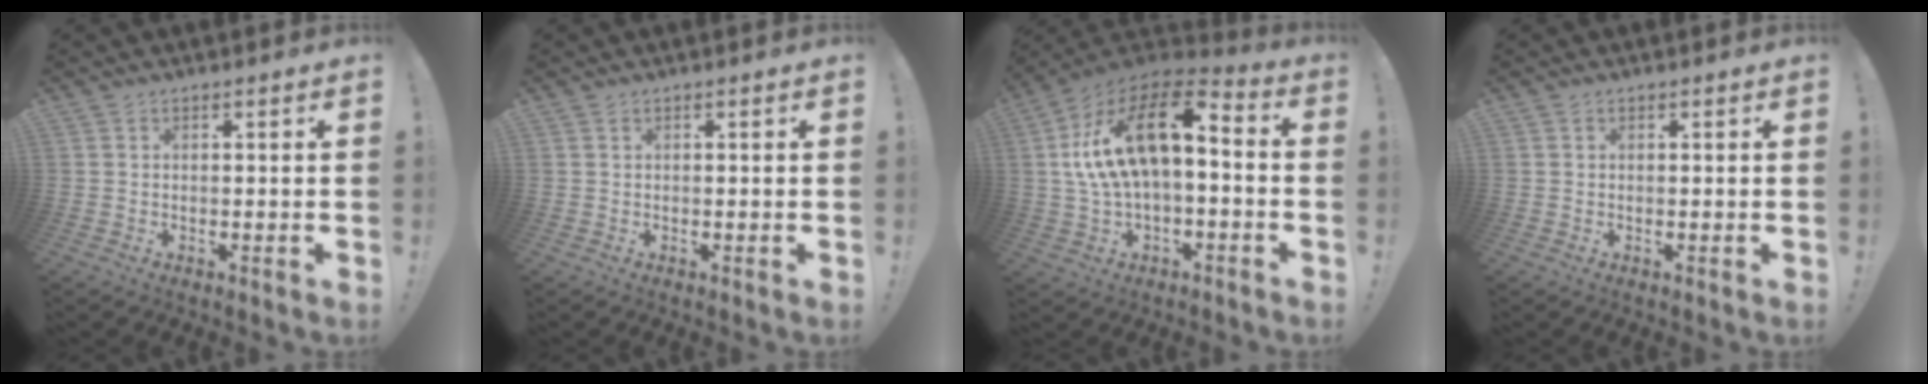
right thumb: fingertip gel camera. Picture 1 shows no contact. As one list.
[{"total": 0.0}, {"total": 18.5, "force": [3.6, 9.1, 15.7], "torque": [-0.282, -0.002, 0.065]}, {"total": 0.0}]